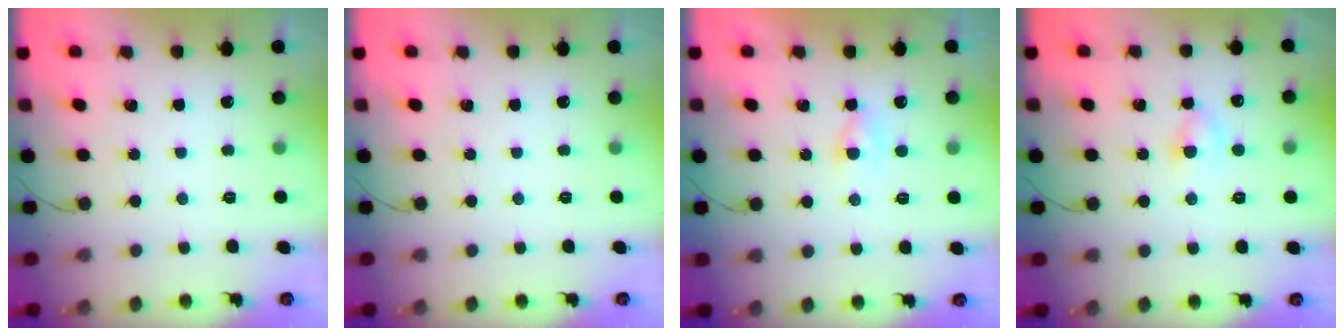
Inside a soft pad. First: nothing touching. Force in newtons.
{"total": 0.0}
{"total": 2.2, "press": 2.2, "slide": 0.5}
{"total": 3.6, "press": 3.4, "slide": 1.2}